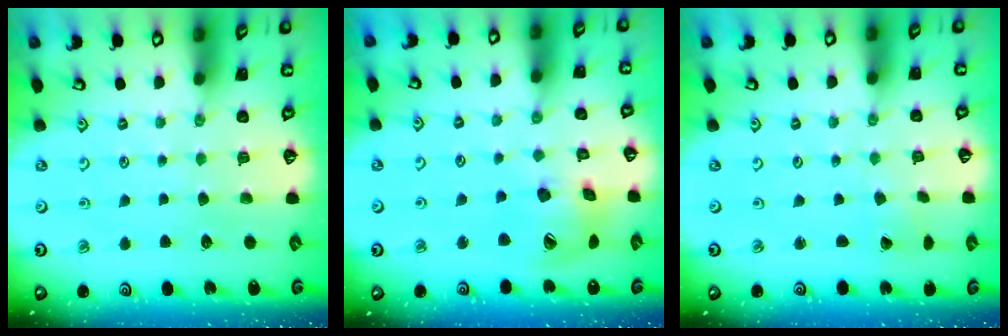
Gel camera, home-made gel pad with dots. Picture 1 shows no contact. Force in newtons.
{"total": 14.6, "press": 14.4, "slide": 2.3}
{"total": 0.6, "press": 0.6, "slide": 0.1}